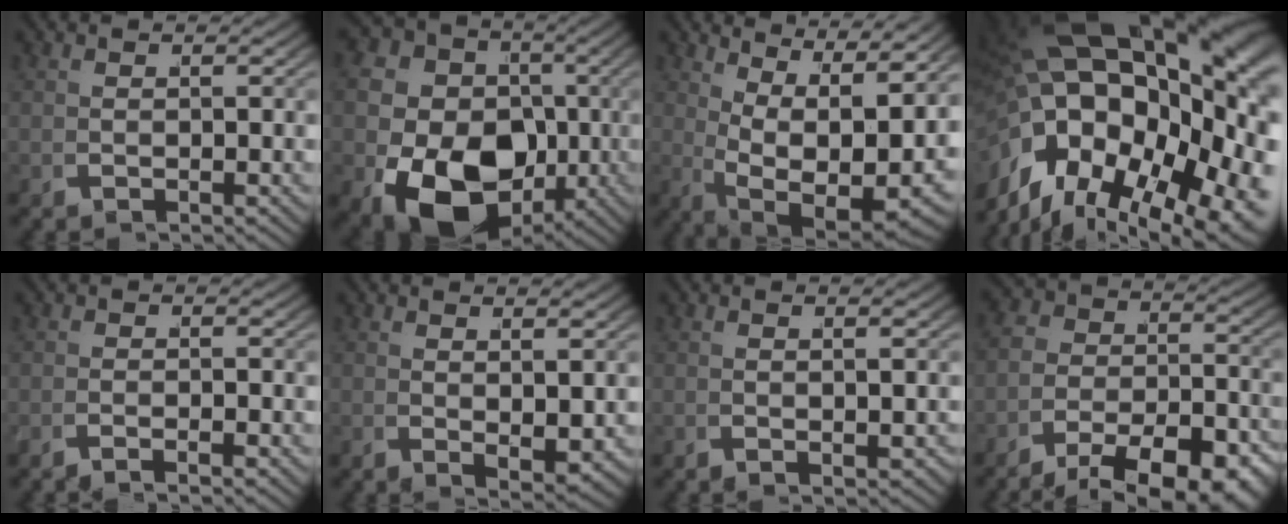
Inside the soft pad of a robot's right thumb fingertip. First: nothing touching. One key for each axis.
{"total": 18.9, "fx": -2.5, "fy": 14.5, "fz": 11.8, "tx": -0.247, "ty": -0.081, "tz": -0.021}
{"total": 13.4, "fx": 0.4, "fy": 8.1, "fz": 10.6, "tx": -0.207, "ty": -0.057, "tz": 0.039}
{"total": 21.8, "fx": 1.3, "fy": 14.0, "fz": 16.7, "tx": -0.287, "ty": -0.045, "tz": 0.028}
{"total": 1.0, "fx": -1.0, "fy": 0.0, "fz": 0.0, "tx": 0.013, "ty": 0.006, "tz": -0.030}
{"total": 2.0, "fx": 0.4, "fy": 0.7, "fz": 1.9, "tx": -0.031, "ty": -0.002, "tz": 0.012}
{"total": 1.2, "fx": -0.6, "fy": 0.4, "fz": 0.9, "tx": -0.013, "ty": 0.008, "tz": -0.014}
{"total": 8.4, "fx": -5.4, "fy": 4.5, "fz": 4.6, "tx": -0.036, "ty": -0.028, "tz": -0.087}